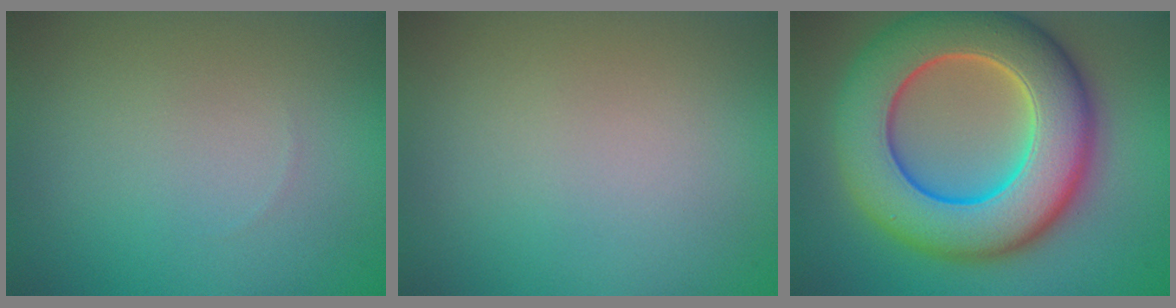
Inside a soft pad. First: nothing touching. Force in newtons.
{"total": 0.0}
{"total": 12.7, "press": 12.7, "slide": 0.8}